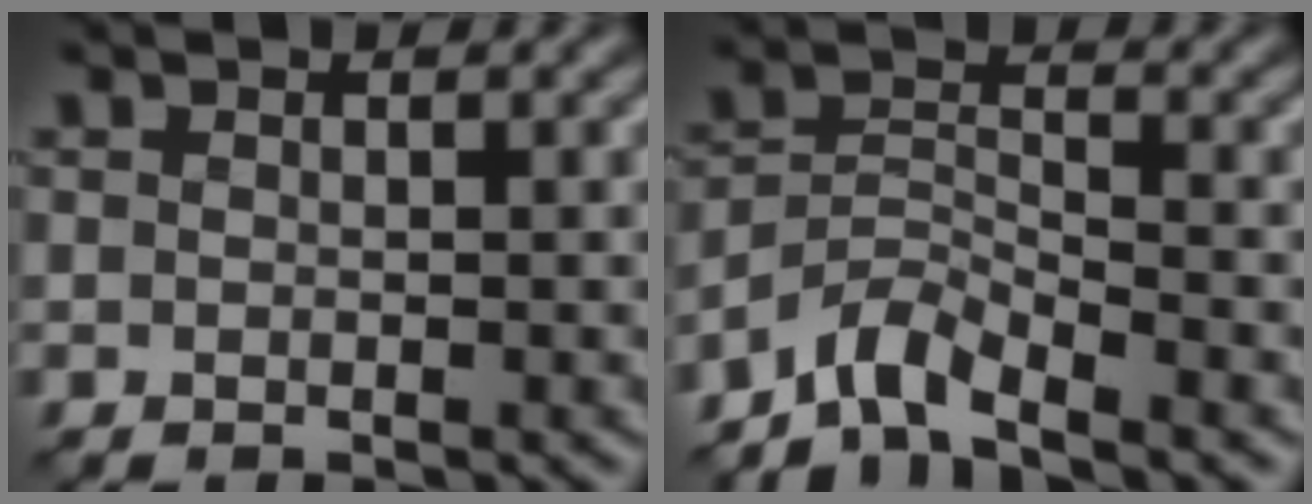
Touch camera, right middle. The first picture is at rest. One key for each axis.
{"total": 4.0, "fx": -3.5, "fy": 1.0, "fz": 1.7, "tx": -0.029, "ty": 0.005, "tz": -0.078}